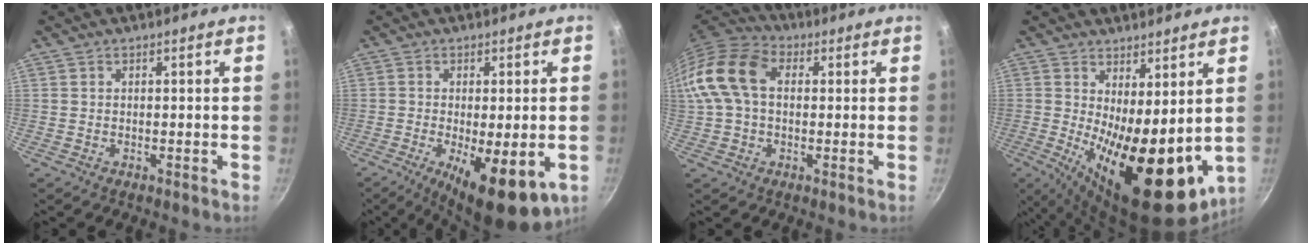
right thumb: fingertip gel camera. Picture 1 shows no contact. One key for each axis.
{"total": 12.7, "fx": -4.0, "fy": 4.1, "fz": 11.3, "tx": -0.165, "ty": -0.013, "tz": -0.052}
{"total": 13.3, "fx": 1.9, "fy": 9.0, "fz": 9.6, "tx": -0.171, "ty": 0.027, "tz": 0.017}
{"total": 17.7, "fx": 0.4, "fy": 7.1, "fz": 16.2, "tx": -0.205, "ty": -0.029, "tz": 0.022}